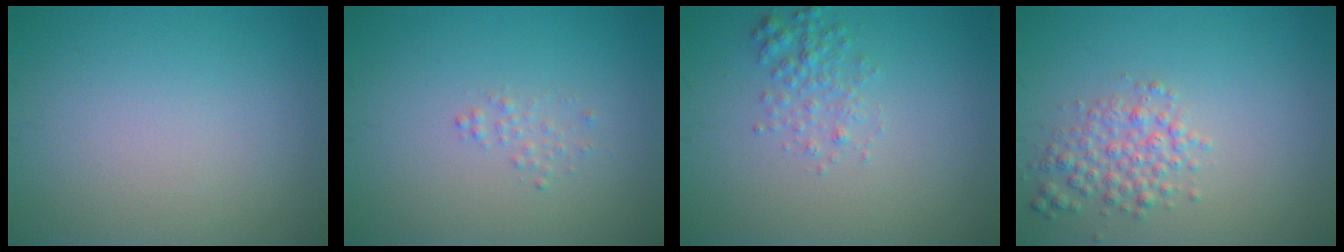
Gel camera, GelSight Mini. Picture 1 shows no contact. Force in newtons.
{"total": 0.9, "press": 0.9, "slide": 0.0}
{"total": 2.0, "press": 2.0, "slide": 0.1}
{"total": 2.8, "press": 2.8, "slide": 0.1}